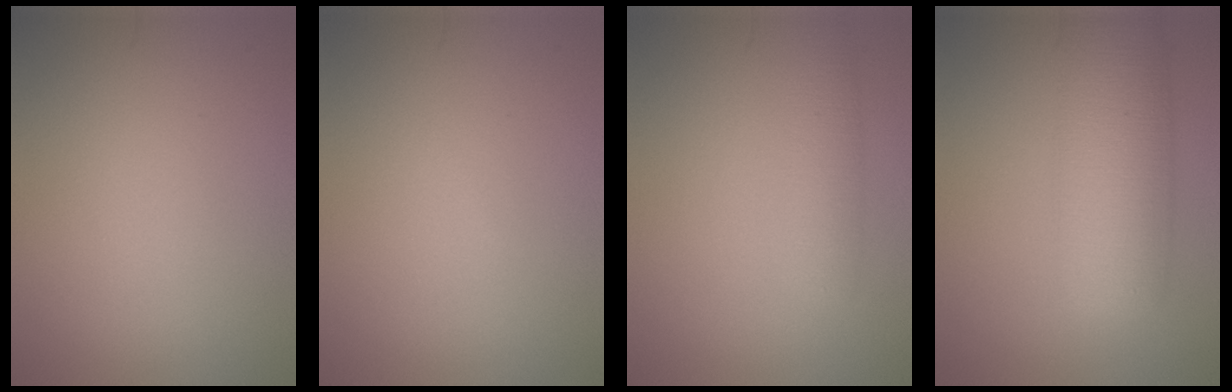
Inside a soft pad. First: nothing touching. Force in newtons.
{"total": 0.0}
{"total": 2.2, "press": 2.2, "slide": 0.1}
{"total": 8.1, "press": 8.1, "slide": 0.2}